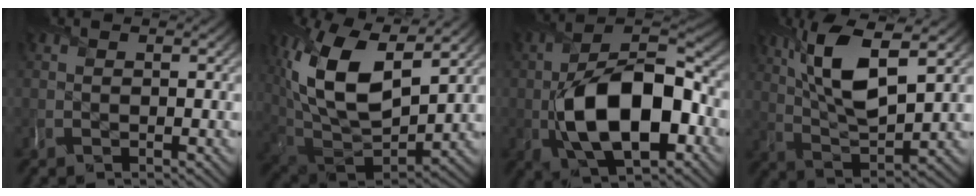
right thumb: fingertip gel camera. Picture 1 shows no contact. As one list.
[{"total": 16.1, "force": [5.8, 8.1, 12.6], "torque": [-0.269, 0.002, 0.111]}, {"total": 14.7, "force": [-3.4, 8.1, 11.8], "torque": [-0.196, -0.015, -0.067]}, {"total": 11.3, "force": [4.6, 4.0, 9.5], "torque": [-0.199, 0.003, 0.089]}]